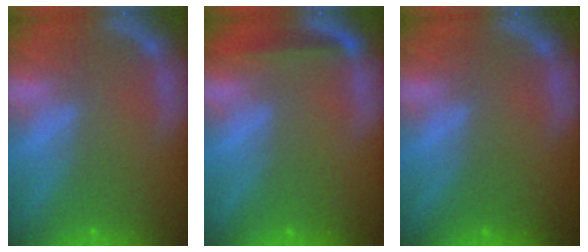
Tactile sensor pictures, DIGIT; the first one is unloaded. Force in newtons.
{"total": 2.5}
{"total": 0.0}